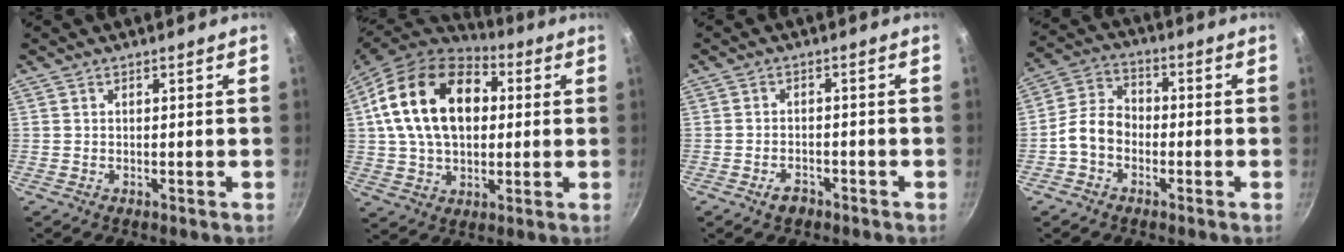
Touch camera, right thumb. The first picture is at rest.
{"total": 20.9, "force": [4.3, 13.9, 14.9], "torque": [-0.234, 0.017, 0.064]}
{"total": 2.8, "force": [-1.9, 1.7, 1.1], "torque": [-0.011, 0.021, -0.025]}
{"total": 7.1, "force": [-2.3, 5.3, 4.2], "torque": [-0.059, 0.031, -0.058]}